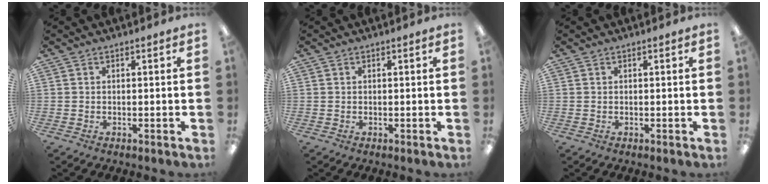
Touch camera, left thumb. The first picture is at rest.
{"total": 0.0}
{"total": 0.0}